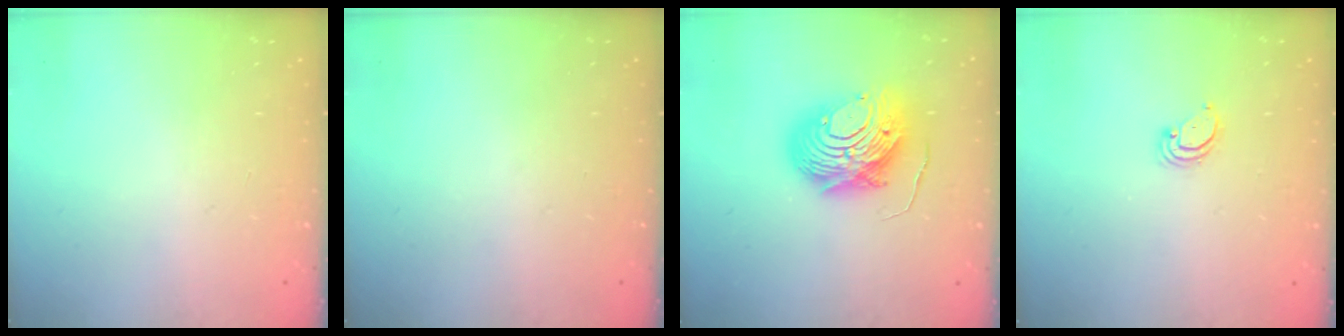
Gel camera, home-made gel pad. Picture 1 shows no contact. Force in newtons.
{"total": 0.0}
{"total": 12.9, "press": 12.8, "slide": 1.1}
{"total": 2.6, "press": 2.6, "slide": 0.1}